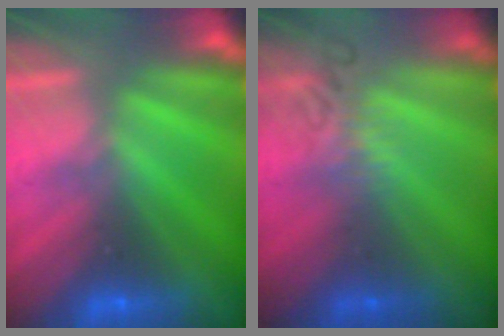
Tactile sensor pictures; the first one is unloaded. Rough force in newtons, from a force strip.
{"total": 2.4}